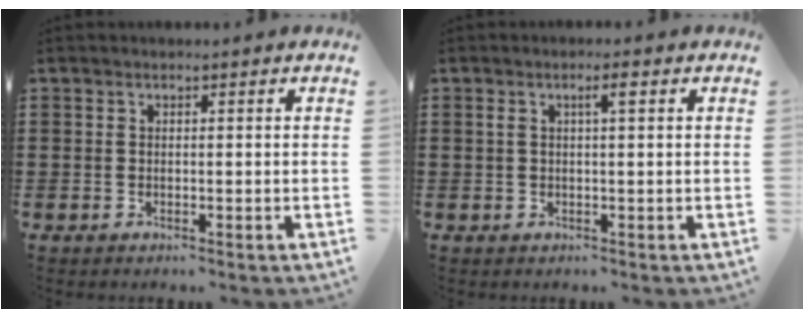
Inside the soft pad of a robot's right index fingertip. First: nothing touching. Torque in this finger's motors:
{"motor_torque": [0.43, -0.15, 0.13, 0.03]}